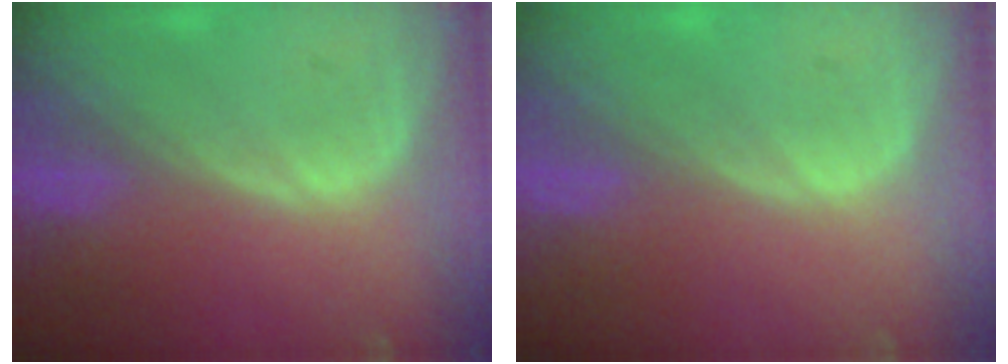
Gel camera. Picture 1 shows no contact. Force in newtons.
{"total": 0.0}